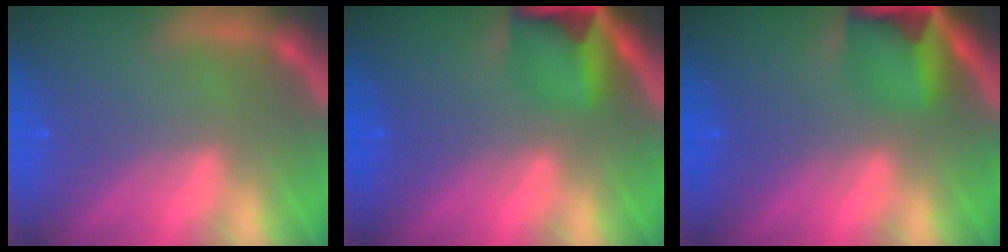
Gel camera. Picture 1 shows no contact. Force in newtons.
{"total": 6.0}
{"total": 6.0}